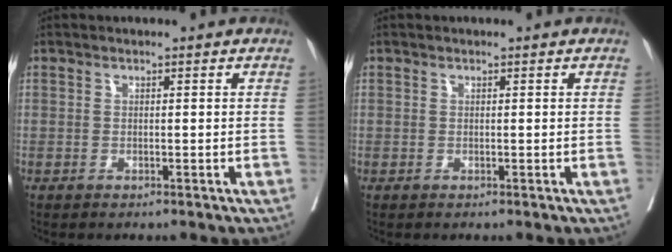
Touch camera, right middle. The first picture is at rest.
{"total": 0.0}